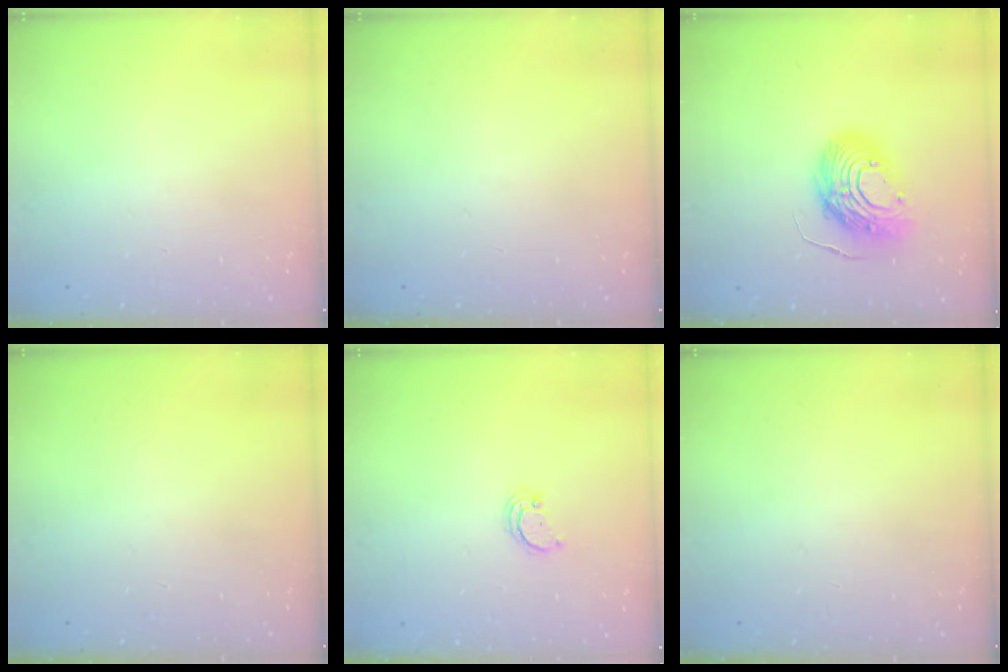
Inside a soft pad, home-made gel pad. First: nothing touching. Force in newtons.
{"total": 0.0}
{"total": 12.5, "press": 12.4, "slide": 0.9}
{"total": 0.0}
{"total": 2.2, "press": 2.2, "slide": 0.2}
{"total": 0.0}